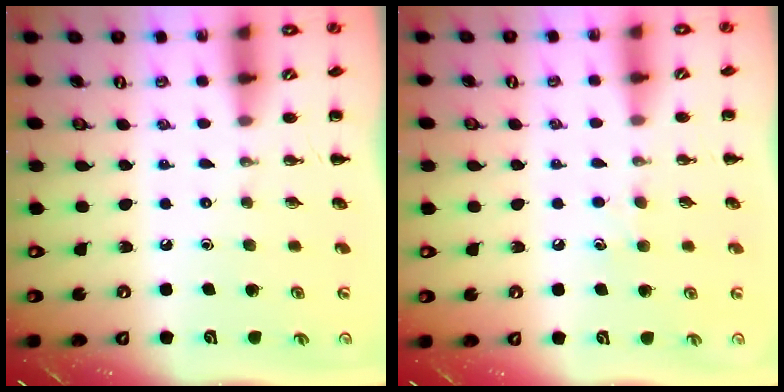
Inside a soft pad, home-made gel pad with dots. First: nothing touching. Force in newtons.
{"total": 3.9, "press": 3.7, "slide": 1.3}